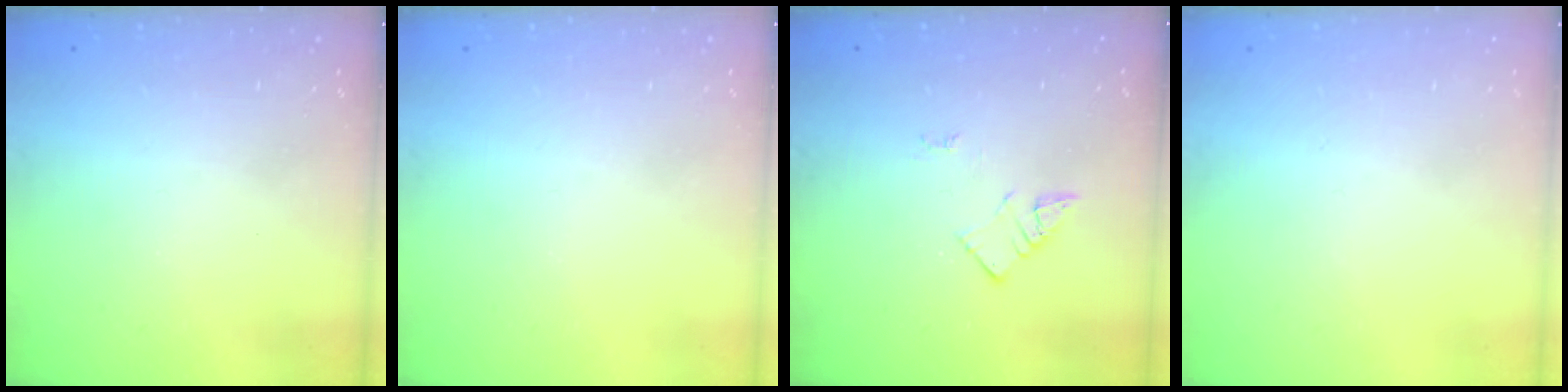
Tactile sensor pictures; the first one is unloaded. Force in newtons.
{"total": 0.0}
{"total": 3.2, "press": 3.2, "slide": 0.4}
{"total": 1.9, "press": 1.9, "slide": 0.2}